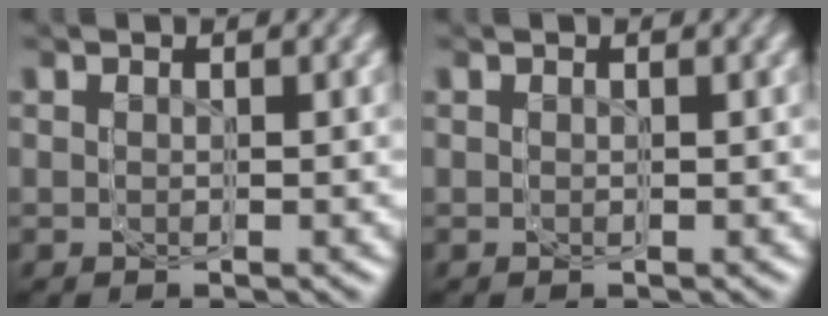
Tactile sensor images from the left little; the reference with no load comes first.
{"total": 0.0}